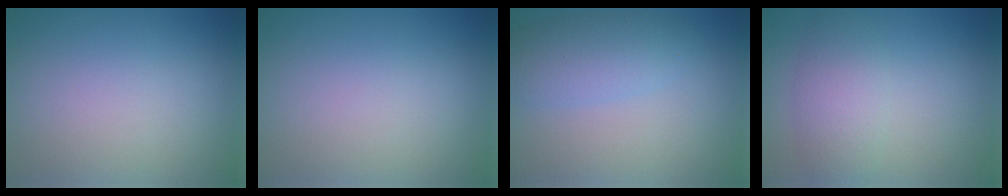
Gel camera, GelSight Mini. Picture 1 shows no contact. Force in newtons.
{"total": 0.0}
{"total": 3.2, "press": 3.2, "slide": 0.0}
{"total": 3.4, "press": 3.4, "slide": 0.3}